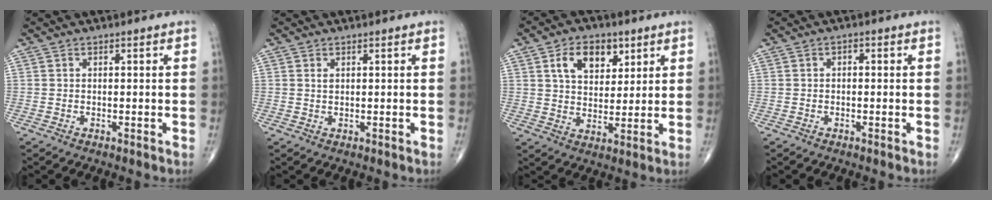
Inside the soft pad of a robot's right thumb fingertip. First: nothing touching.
{"total": 1.0, "force": [0.4, 0.5, 0.7], "torque": [-0.014, 0.001, 0.011]}
{"total": 9.5, "force": [4.2, 6.1, 6.0], "torque": [-0.068, -0.015, 0.072]}
{"total": 0.9, "force": [0.0, 0.7, 0.7], "torque": [-0.001, 0.005, -0.007]}